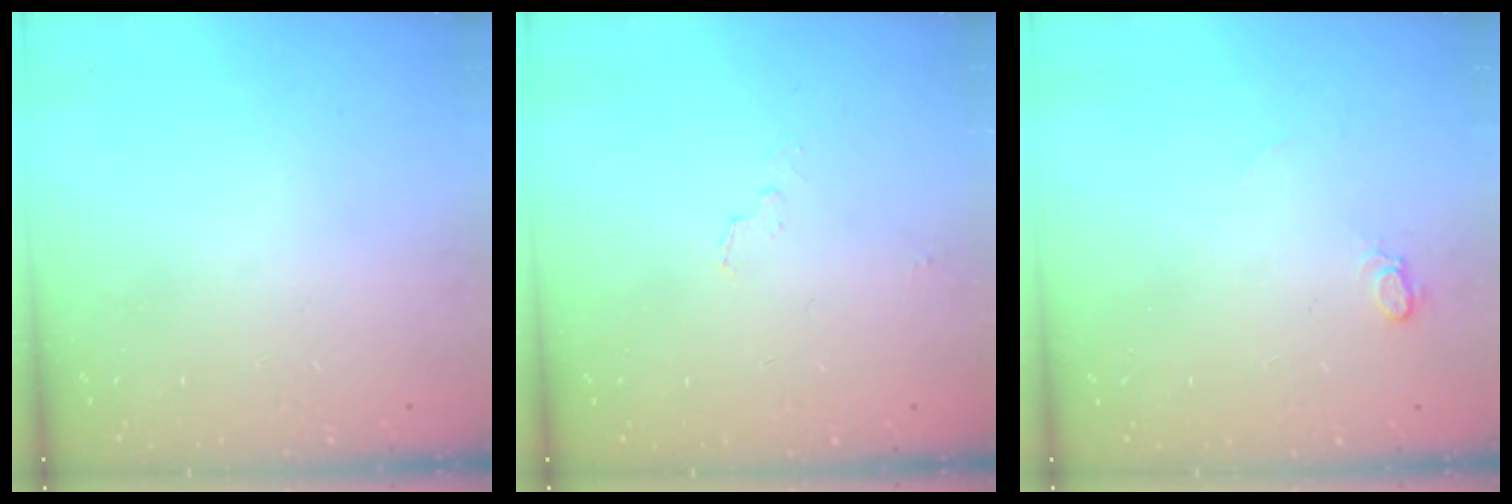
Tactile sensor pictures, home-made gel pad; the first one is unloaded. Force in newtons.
{"total": 3.4, "press": 3.1, "slide": 1.5}
{"total": 4.9, "press": 4.9, "slide": 0.6}